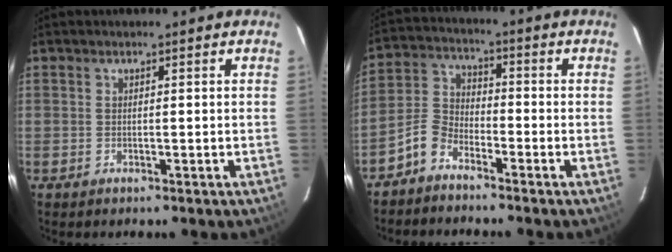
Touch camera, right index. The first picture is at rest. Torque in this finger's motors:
{"motor_torque": [-0.18, 0.01, -0.38, -0.21]}